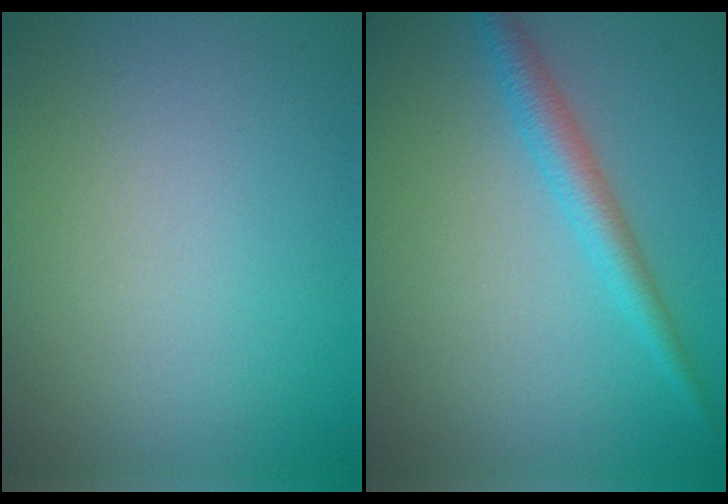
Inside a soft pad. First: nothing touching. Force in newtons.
{"total": 2.6, "press": 2.6, "slide": 0.0}